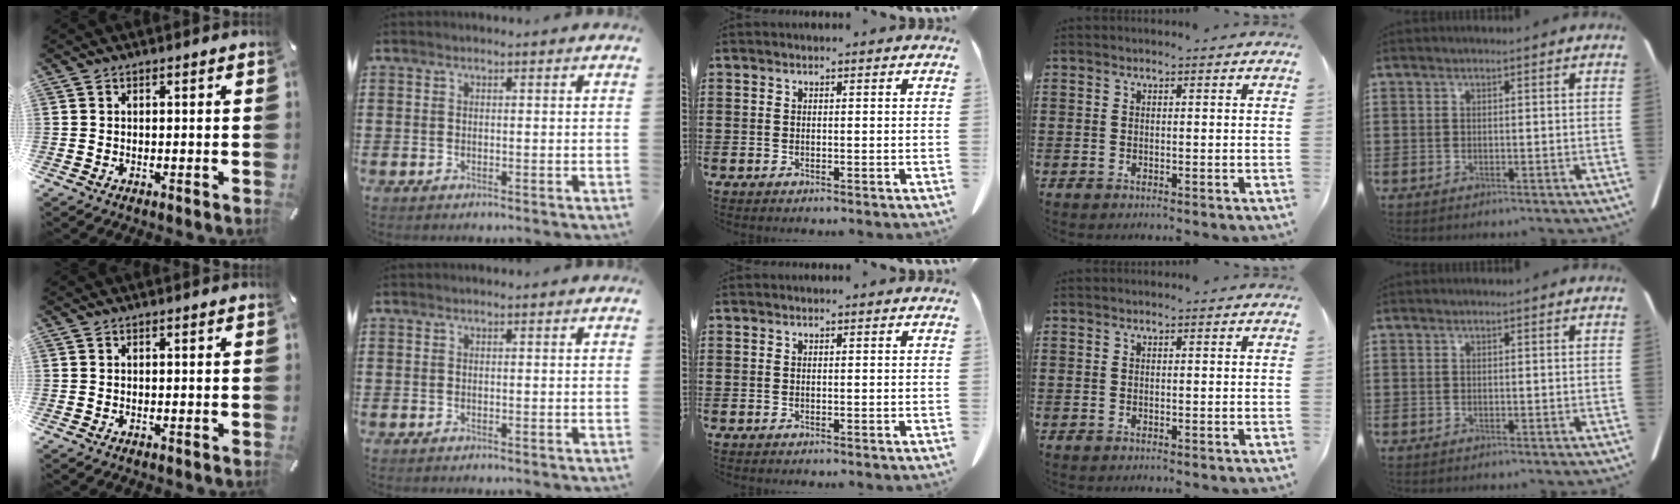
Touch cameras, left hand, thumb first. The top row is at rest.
{}